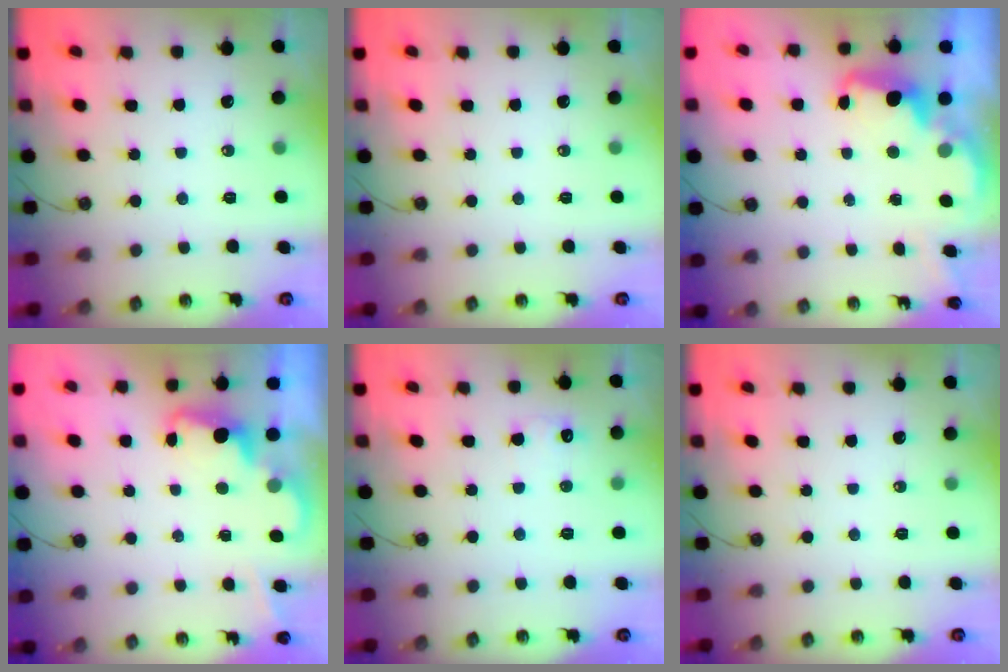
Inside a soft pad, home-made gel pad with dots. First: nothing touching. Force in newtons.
{"total": 0.0}
{"total": 2.5, "press": 2.5, "slide": 0.5}
{"total": 2.4, "press": 2.4, "slide": 0.5}
{"total": 5.8, "press": 5.7, "slide": 1.3}
{"total": 0.0}